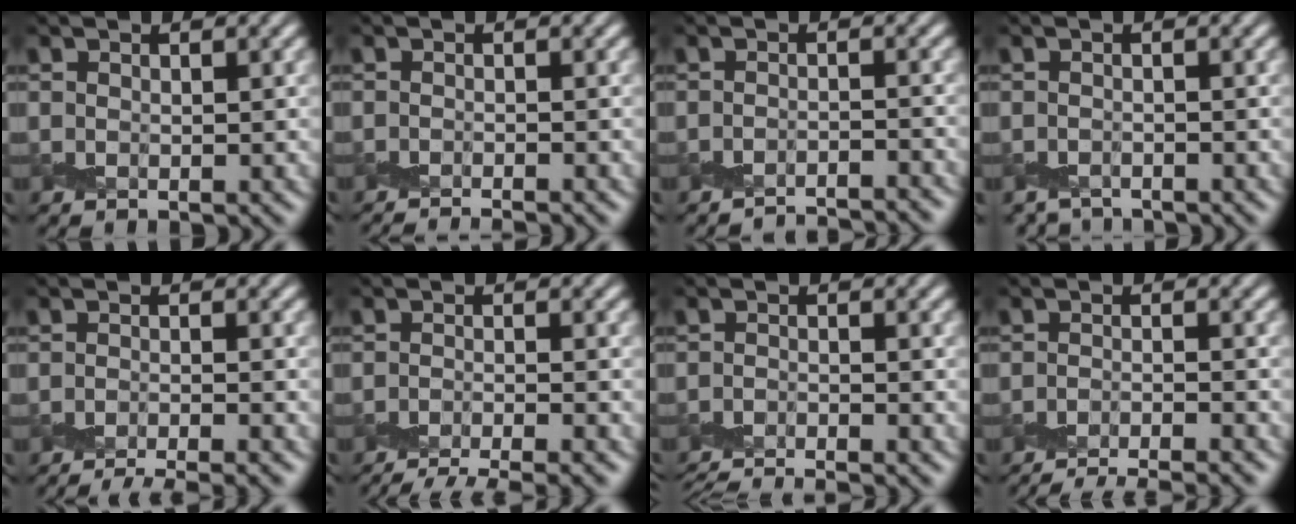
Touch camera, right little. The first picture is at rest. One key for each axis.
{"total": 2.0, "fx": -1.8, "fy": -0.6, "fz": 0.5, "tx": -0.007, "ty": -0.009, "tz": -0.041}
{"total": 3.9, "fx": -3.9, "fy": -0.2, "fz": 0.1, "tx": 0.001, "ty": -0.008, "tz": -0.065}
{"total": 1.7, "fx": -1.6, "fy": 0.5, "fz": -0.1, "tx": 0.005, "ty": -0.007, "tz": -0.036}
{"total": 6.3, "fx": -5.6, "fy": 0.8, "fz": 2.8, "tx": -0.034, "ty": -0.025, "tz": -0.073}
{"total": 7.5, "fx": -6.8, "fy": 1.4, "fz": 2.9, "tx": -0.038, "ty": -0.025, "tz": -0.088}
{"total": 5.7, "fx": -5.6, "fy": 0.2, "fz": 1.3, "tx": -0.021, "ty": -0.020, "tz": -0.086}
{"total": 8.1, "fx": -7.7, "fy": 1.0, "fz": 2.4, "tx": -0.024, "ty": -0.017, "tz": -0.105}